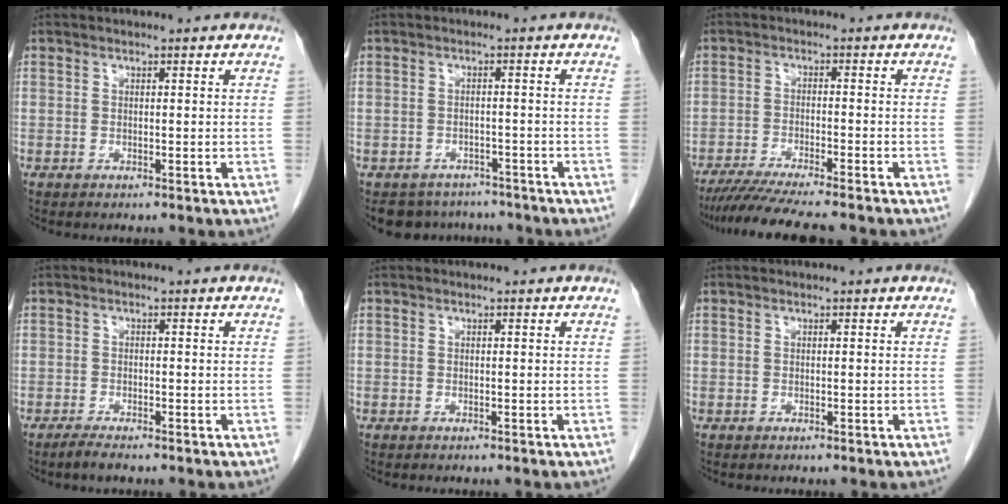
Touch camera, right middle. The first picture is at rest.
{"total": 6.8, "force": [-6.0, 3.2, 0.2], "torque": [0.005, 0.011, -0.076]}
{"total": 10.6, "force": [-9.2, 0.1, 5.3], "torque": [-0.073, -0.024, -0.145]}
{"total": 1.9, "force": [-1.6, 0.3, 1.0], "torque": [-0.026, -0.004, -0.029]}
{"total": 0.0}
{"total": 0.0}